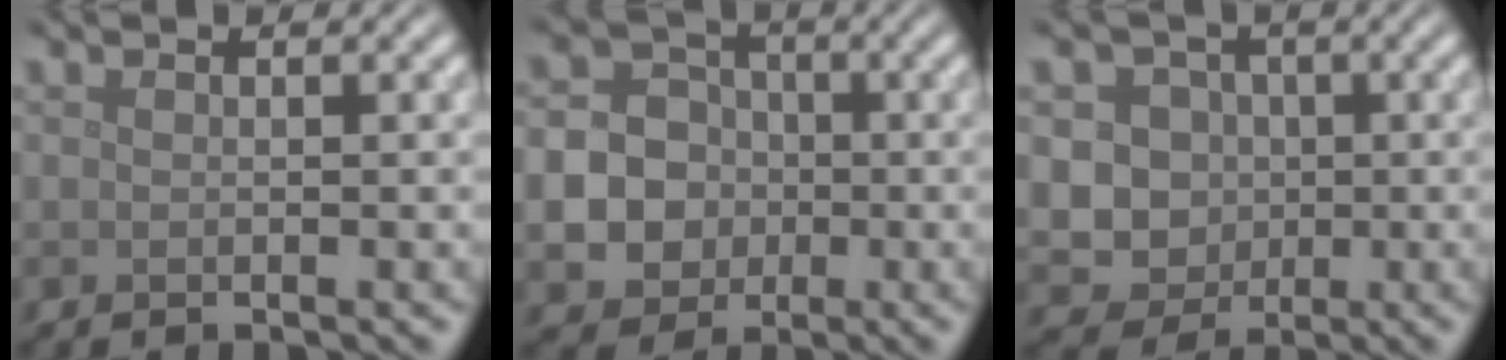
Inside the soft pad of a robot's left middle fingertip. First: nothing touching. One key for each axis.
{"total": 10.1, "fx": -2.2, "fy": 9.4, "fz": 2.9, "tx": -0.075, "ty": -0.016, "tz": -0.055}
{"total": 7.0, "fx": 0.6, "fy": 6.5, "fz": 2.5, "tx": -0.030, "ty": 0.025, "tz": -0.009}